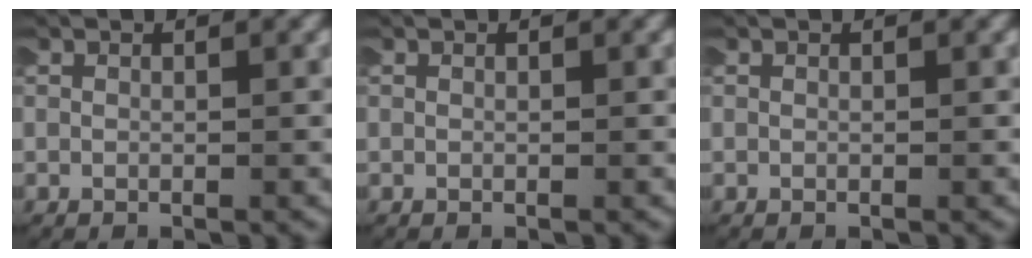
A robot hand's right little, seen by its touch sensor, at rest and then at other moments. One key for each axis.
{"total": 0.0}
{"total": 0.0}